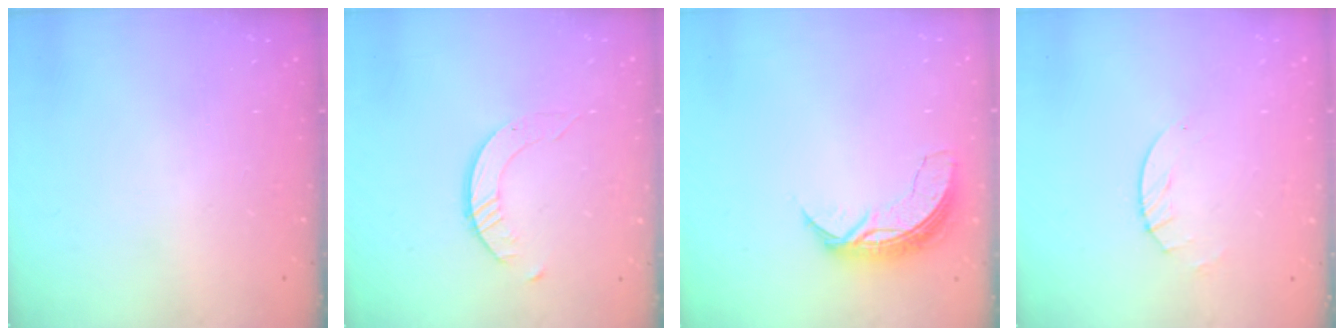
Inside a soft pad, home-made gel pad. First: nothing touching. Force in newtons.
{"total": 2.4, "press": 2.4, "slide": 0.3}
{"total": 7.2, "press": 7.2, "slide": 0.5}
{"total": 2.6, "press": 2.5, "slide": 0.4}